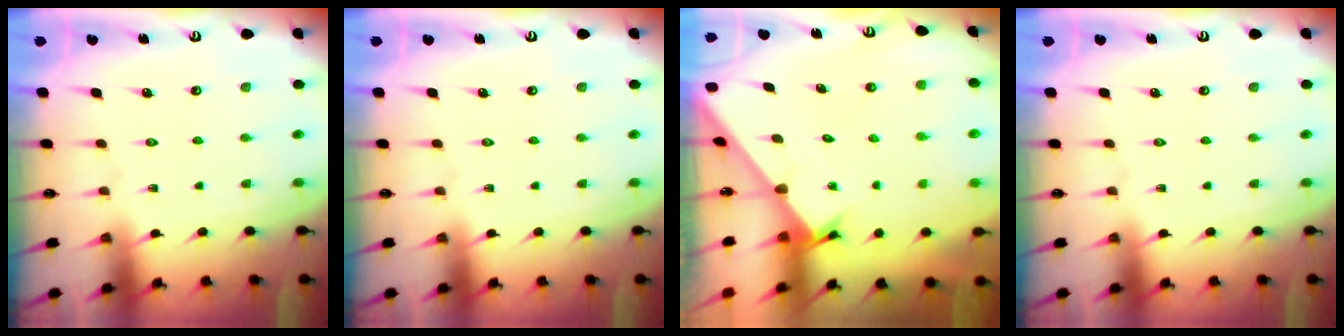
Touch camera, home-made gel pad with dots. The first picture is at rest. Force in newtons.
{"total": 0.0}
{"total": 1.5, "press": 1.5, "slide": 0.1}
{"total": 0.0}